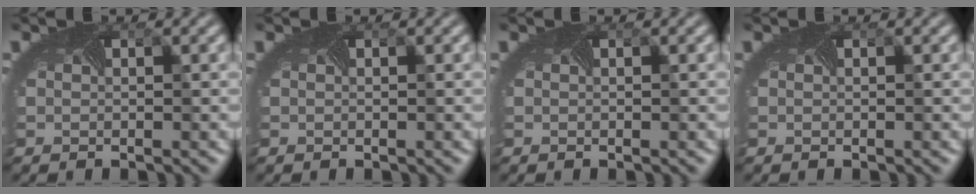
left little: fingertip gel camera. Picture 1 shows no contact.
{"total": 0.0}
{"total": 0.0}
{"total": 0.0}